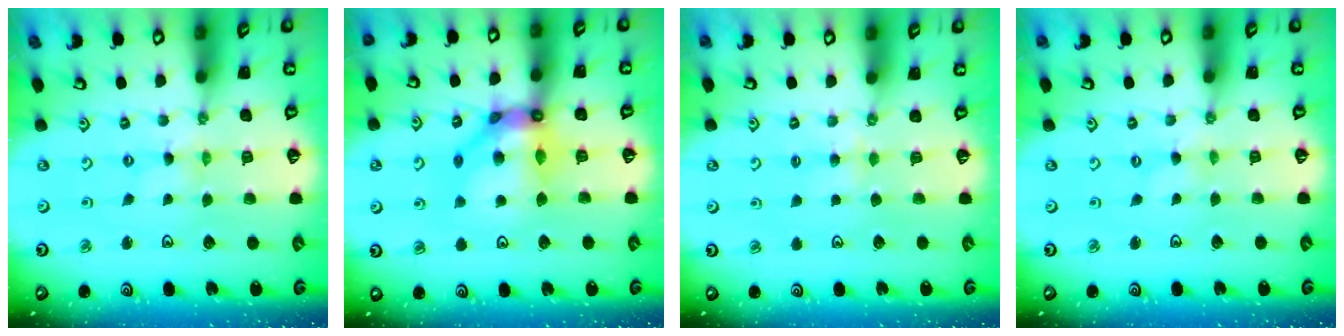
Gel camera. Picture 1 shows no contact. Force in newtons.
{"total": 12.8, "press": 12.7, "slide": 1.3}
{"total": 4.2, "press": 4.1, "slide": 0.7}
{"total": 0.0}